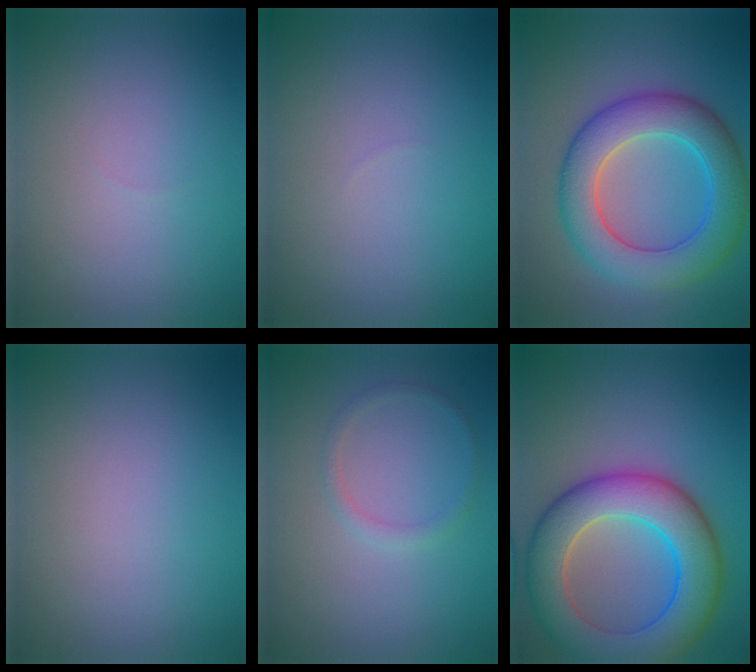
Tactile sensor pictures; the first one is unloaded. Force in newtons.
{"total": 0.0}
{"total": 8.3, "press": 8.3, "slide": 0.1}
{"total": 0.0}
{"total": 1.2, "press": 1.2, "slide": 0.0}
{"total": 10.1, "press": 10.1, "slide": 0.3}